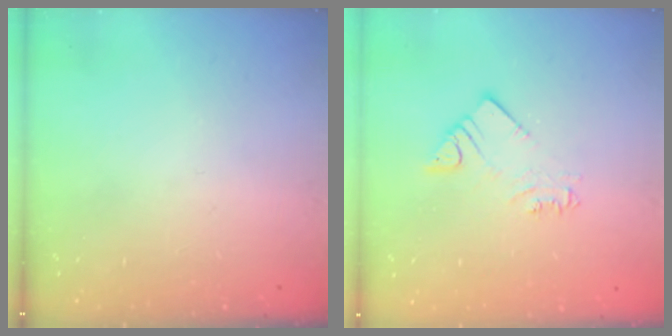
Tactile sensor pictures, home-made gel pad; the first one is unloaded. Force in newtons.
{"total": 3.4, "press": 3.4, "slide": 0.2}